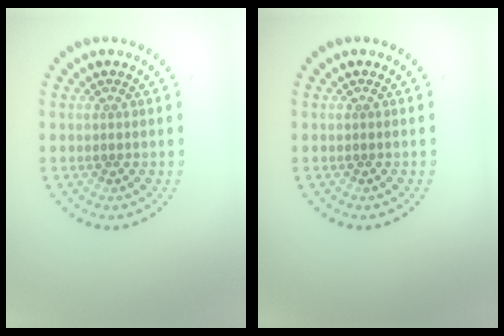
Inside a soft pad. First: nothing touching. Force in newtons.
{"total": 0.0}